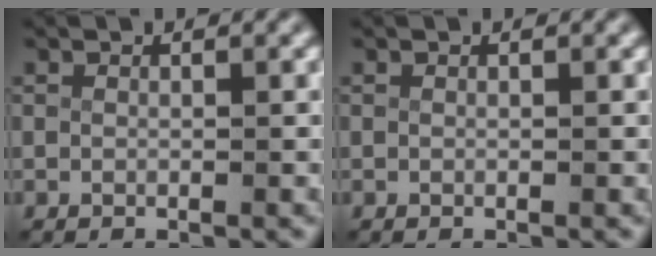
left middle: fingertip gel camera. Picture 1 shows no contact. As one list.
[{"total": 0.0}]